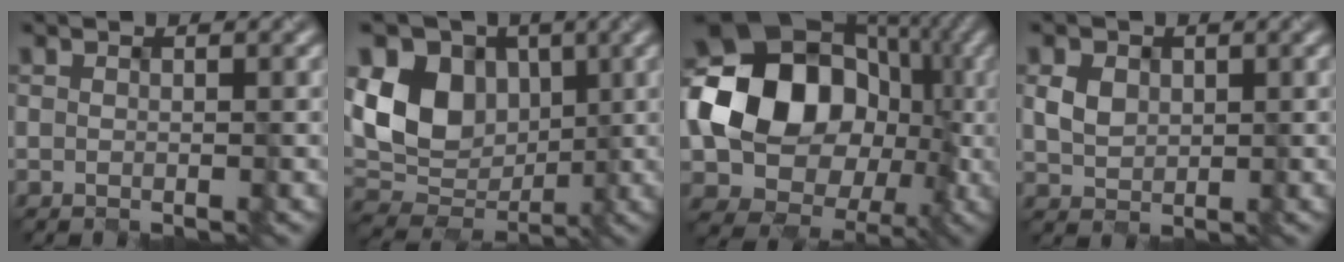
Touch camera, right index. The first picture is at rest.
{"total": 9.4, "force": [1.7, 7.5, 5.3], "torque": [-0.109, 0.003, 0.021]}
{"total": 13.9, "force": [-0.5, 11.2, 8.1], "torque": [-0.126, 0.005, -0.027]}
{"total": 2.1, "force": [0.6, 1.8, 0.9], "torque": [-0.025, -0.001, 0.015]}